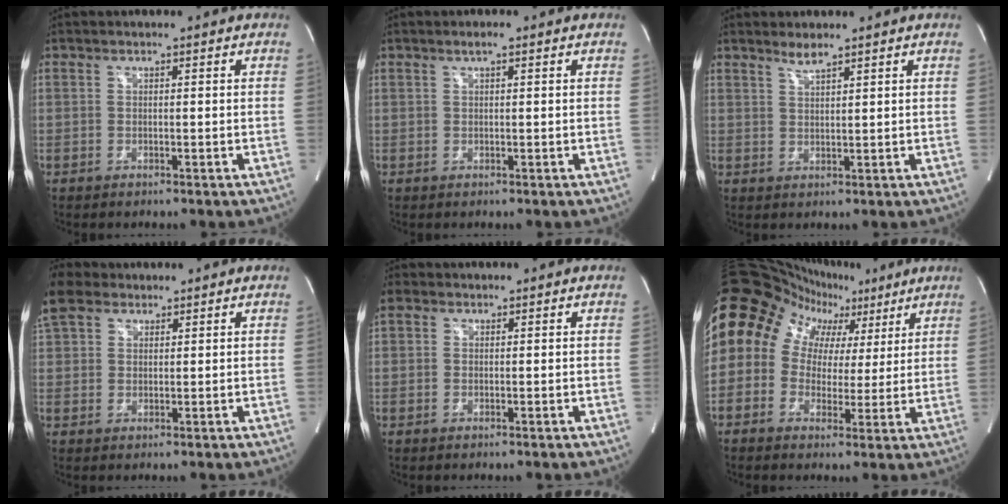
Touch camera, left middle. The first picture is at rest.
{"total": 1.3, "force": [0.8, 0.1, 1.0], "torque": [-0.022, 0.004, 0.014]}
{"total": 2.2, "force": [2.0, 0.0, 1.0], "torque": [-0.025, -0.002, 0.039]}
{"total": 6.3, "force": [5.2, 2.8, 2.3], "torque": [-0.073, 0.023, 0.110]}
{"total": 1.1, "force": [0.9, 0.6, 0.1], "torque": [-0.013, 0.009, 0.020]}
{"total": 15.7, "force": [6.6, 12.4, 6.8], "torque": [-0.129, 0.072, 0.103]}